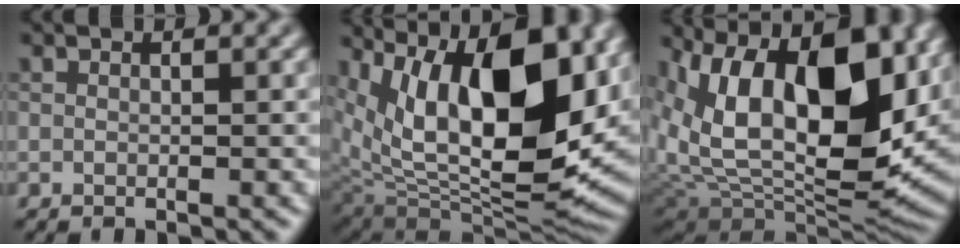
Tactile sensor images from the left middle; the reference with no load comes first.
{"total": 16.0, "force": [5.8, 8.1, 12.6], "torque": [-0.193, 0.007, 0.106]}
{"total": 17.9, "force": [5.2, 9.6, 14.1], "torque": [-0.246, 0.021, 0.085]}